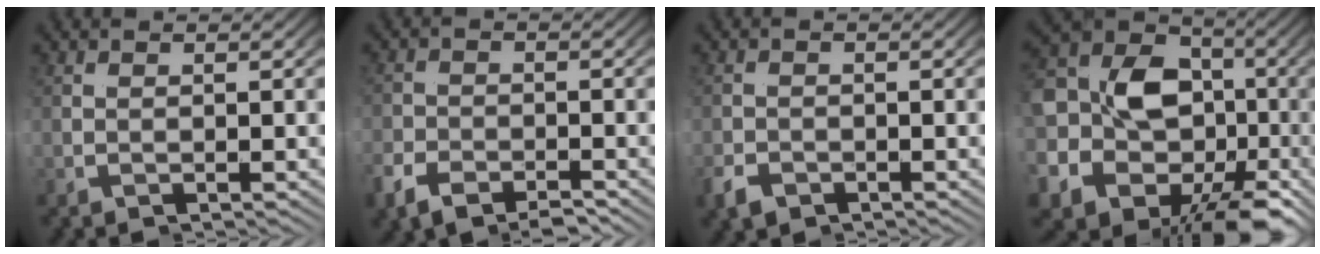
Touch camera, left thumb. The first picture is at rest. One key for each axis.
{"total": 1.6, "fx": -1.0, "fy": -0.2, "fz": -1.2, "tx": 0.009, "ty": 0.003, "tz": -0.026}
{"total": 1.5, "fx": -1.2, "fy": 0.8, "fz": -0.4, "tx": 0.003, "ty": -0.007, "tz": -0.020}
{"total": 17.1, "fx": -2.3, "fy": 11.4, "fz": 12.5, "tx": -0.230, "ty": -0.029, "tz": -0.030}